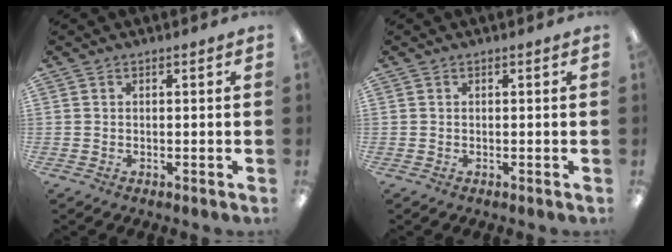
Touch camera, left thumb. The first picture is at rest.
{"total": 0.0}